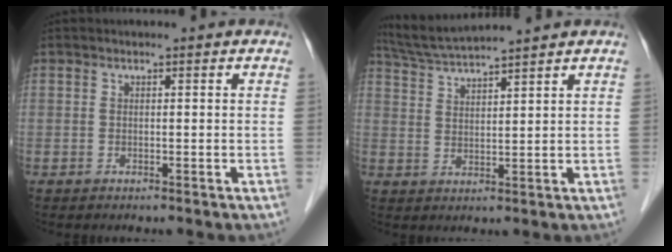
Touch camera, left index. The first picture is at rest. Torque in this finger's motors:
{"motor_torque": [0.39, -0.50, 0.03, 0.01]}